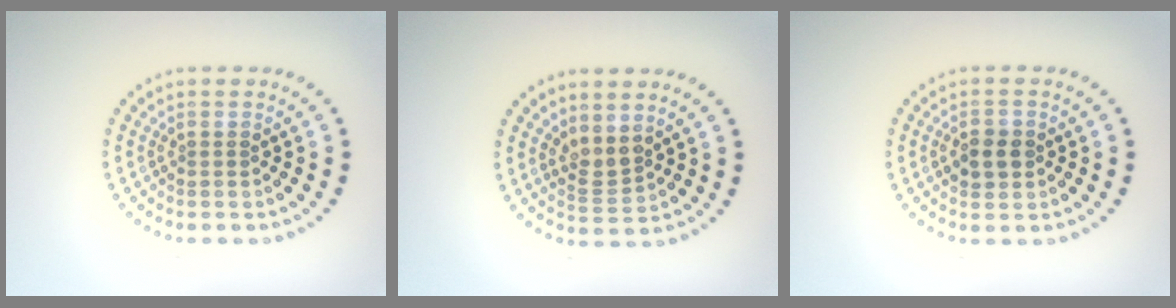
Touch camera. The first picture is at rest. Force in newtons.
{"total": 2.0, "press": 1.6, "slide": 1.2}
{"total": 2.3, "press": 2.3, "slide": 0.4}